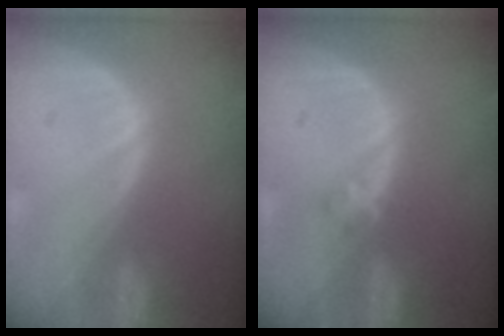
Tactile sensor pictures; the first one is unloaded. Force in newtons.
{"total": 1.2, "press": 1.2, "slide": 0.2}